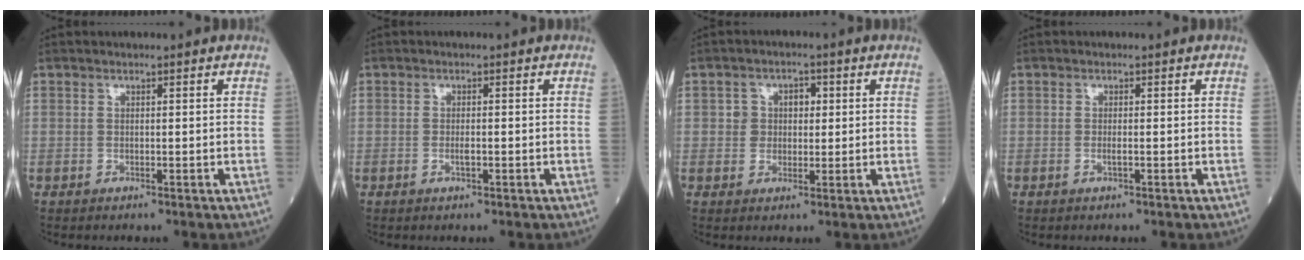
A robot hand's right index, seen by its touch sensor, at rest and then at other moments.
{"total": 1.3, "force": [-0.4, 0.4, 1.2], "torque": [-0.026, -0.001, -0.008]}
{"total": 3.9, "force": [0.7, 3.2, 2.2], "torque": [-0.025, 0.013, 0.011]}
{"total": 0.9, "force": [-0.3, 0.1, 0.8], "torque": [-0.020, -0.002, -0.005]}